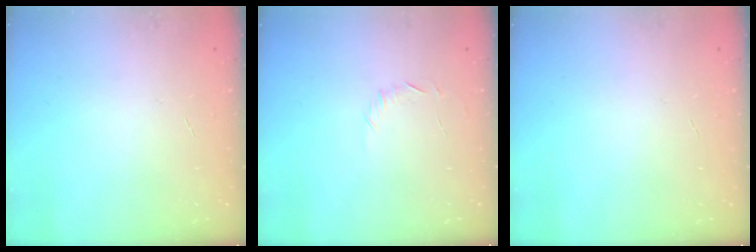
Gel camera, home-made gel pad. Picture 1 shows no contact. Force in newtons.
{"total": 5.6, "press": 5.3, "slide": 1.7}
{"total": 0.0}